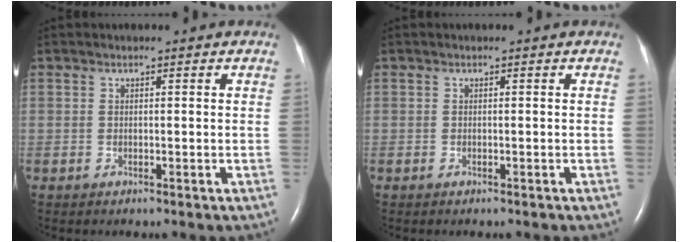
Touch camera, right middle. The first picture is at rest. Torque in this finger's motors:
{"motor_torque": [0.00, 0.00, -0.05, -0.01]}